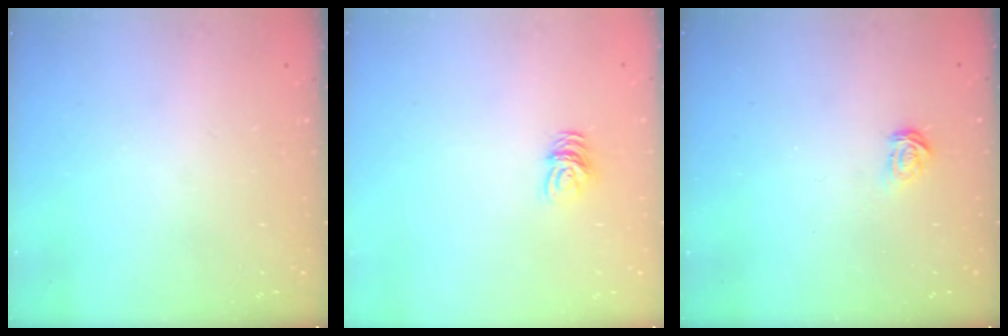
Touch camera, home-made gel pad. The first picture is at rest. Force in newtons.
{"total": 5.4, "press": 5.4, "slide": 0.4}
{"total": 2.3, "press": 2.3, "slide": 0.3}